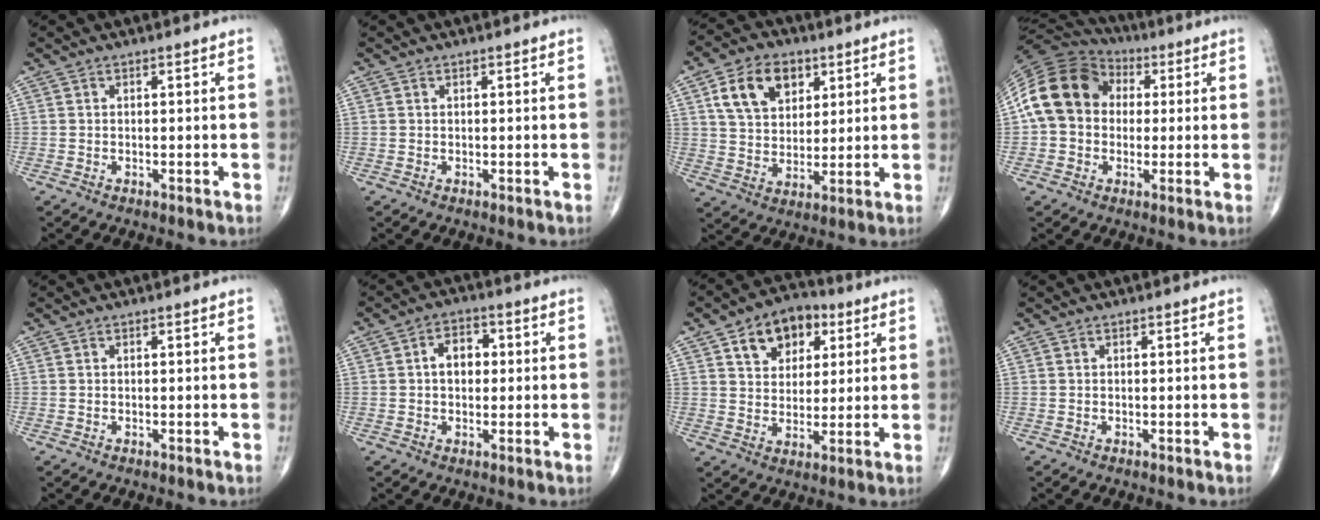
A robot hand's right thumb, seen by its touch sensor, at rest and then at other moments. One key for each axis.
{"total": 0.0}
{"total": 12.4, "fx": 5.2, "fy": 8.6, "fz": 7.3, "tx": -0.097, "ty": -0.013, "tz": 0.094}
{"total": 15.9, "fx": 2.1, "fy": 12.8, "fz": 9.3, "tx": -0.166, "ty": 0.034, "tz": 0.030}
{"total": 0.0}
{"total": 5.7, "fx": 0.6, "fy": 4.0, "fz": 4.0, "tx": -0.048, "ty": 0.015, "tz": 0.003}
{"total": 11.9, "fx": 5.2, "fy": 8.3, "fz": 6.7, "tx": -0.065, "ty": -0.008, "tz": 0.081}
{"total": 0.0}